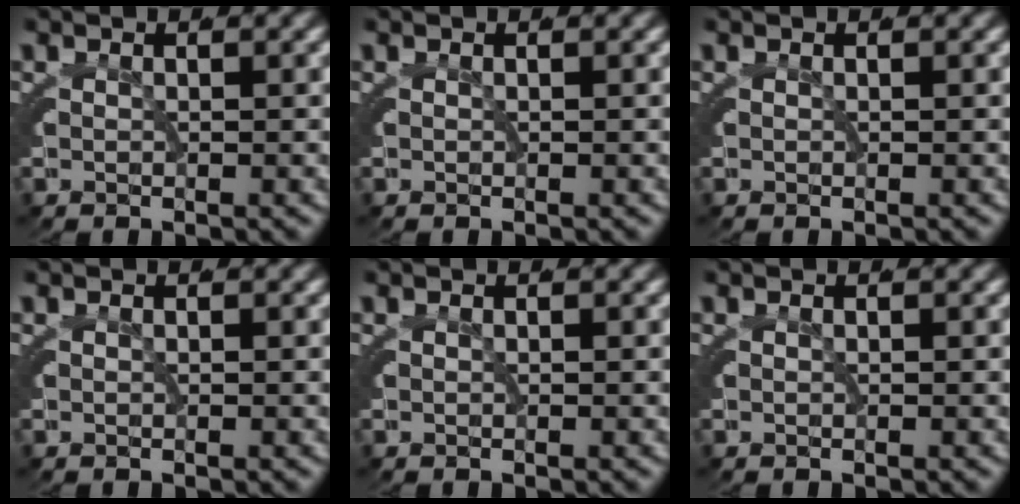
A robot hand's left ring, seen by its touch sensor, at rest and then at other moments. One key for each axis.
{"total": 0.0}
{"total": 0.0}
{"total": 0.0}
{"total": 0.0}
{"total": 0.0}